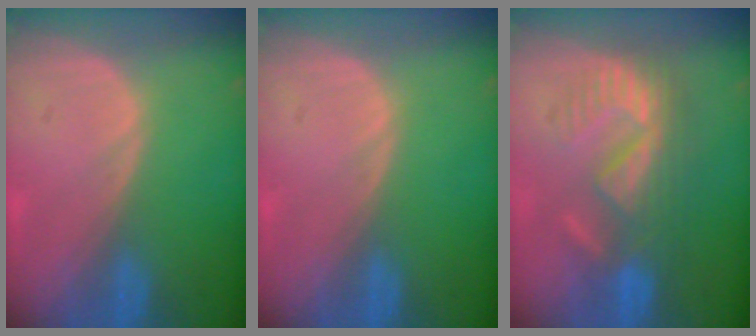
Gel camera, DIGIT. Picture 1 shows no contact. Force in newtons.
{"total": 0.0}
{"total": 8.9, "press": 8.2, "slide": 3.6}